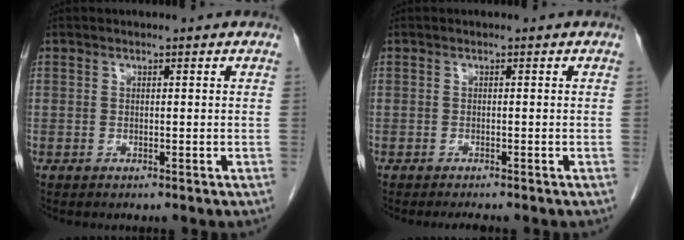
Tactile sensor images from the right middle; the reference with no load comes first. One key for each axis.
{"total": 2.1, "fx": -1.9, "fy": 0.2, "fz": 1.0, "tx": -0.012, "ty": -0.003, "tz": -0.023}